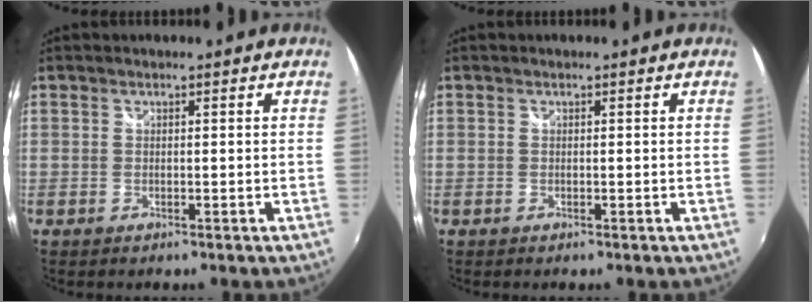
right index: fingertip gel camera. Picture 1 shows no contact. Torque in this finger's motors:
{"motor_torque": [0.00, 0.00, 0.00, 0.01]}